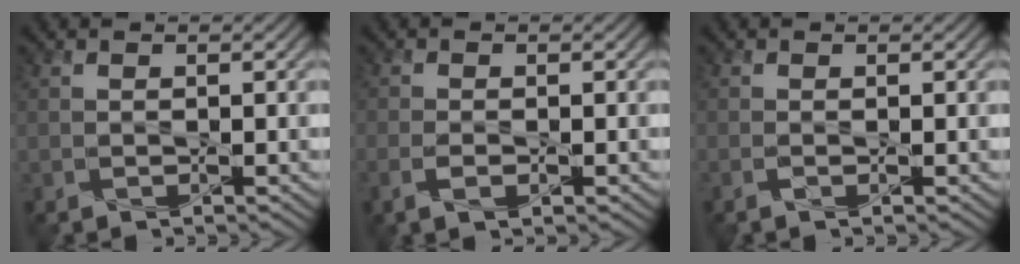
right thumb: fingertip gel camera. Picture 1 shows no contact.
{"total": 2.6, "force": [-1.1, 1.0, 2.1], "torque": [-0.049, -0.005, -0.024]}
{"total": 0.8, "force": [-0.3, 0.1, 0.8], "torque": [-0.018, -0.004, -0.009]}